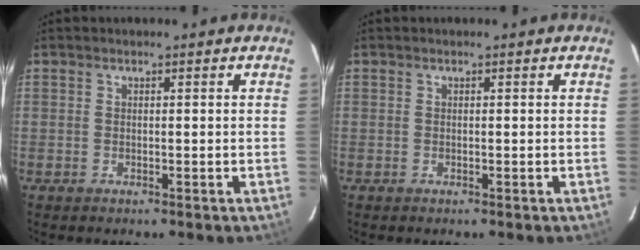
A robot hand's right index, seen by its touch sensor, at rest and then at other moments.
{"total": 0.0}